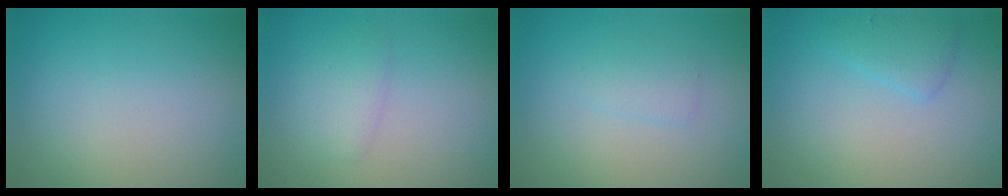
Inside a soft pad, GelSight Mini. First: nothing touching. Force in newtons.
{"total": 1.6, "press": 1.6, "slide": 0.1}
{"total": 1.1, "press": 1.1, "slide": 0.0}
{"total": 1.6, "press": 1.6, "slide": 0.1}